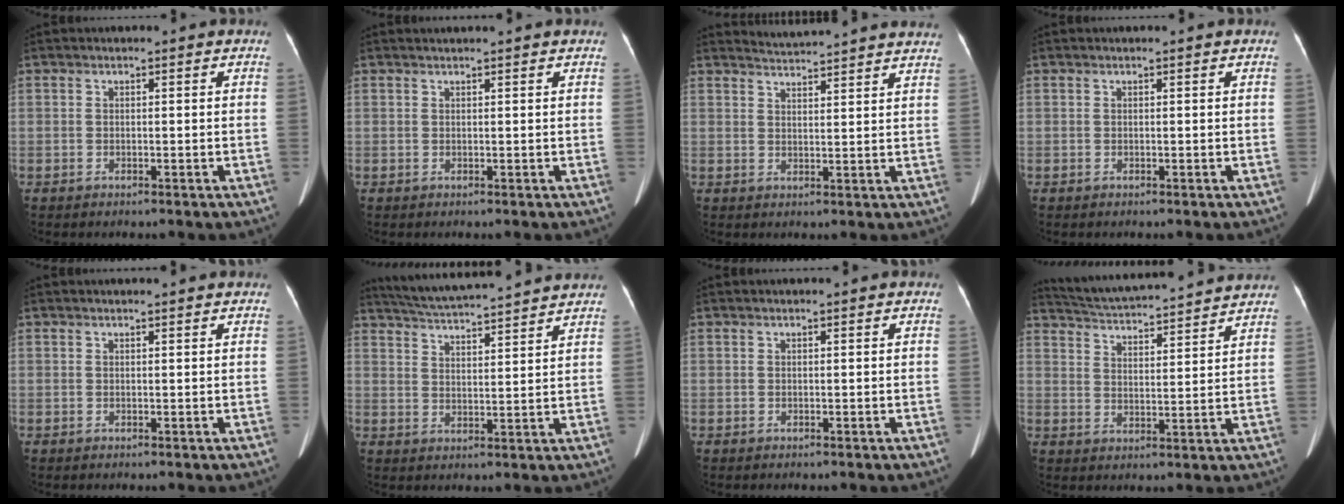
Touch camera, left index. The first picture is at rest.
{"total": 2.5, "force": [2.3, -0.1, 1.0], "torque": [-0.011, 0.022, 0.034]}
{"total": 10.5, "force": [10.2, -0.6, 2.3], "torque": [-0.040, -0.004, 0.123]}
{"total": 0.0}
{"total": 2.7, "force": [2.5, 0.1, 0.9], "torque": [-0.012, 0.013, 0.028]}
{"total": 15.3, "force": [14.1, 0.6, 5.9], "torque": [-0.111, 0.028, 0.211]}
{"total": 0.8, "force": [0.8, 0.0, 0.3], "torque": [-0.005, 0.016, 0.016]}
{"total": 17.9, "force": [16.7, 1.3, 6.3], "torque": [-0.110, 0.030, 0.243]}